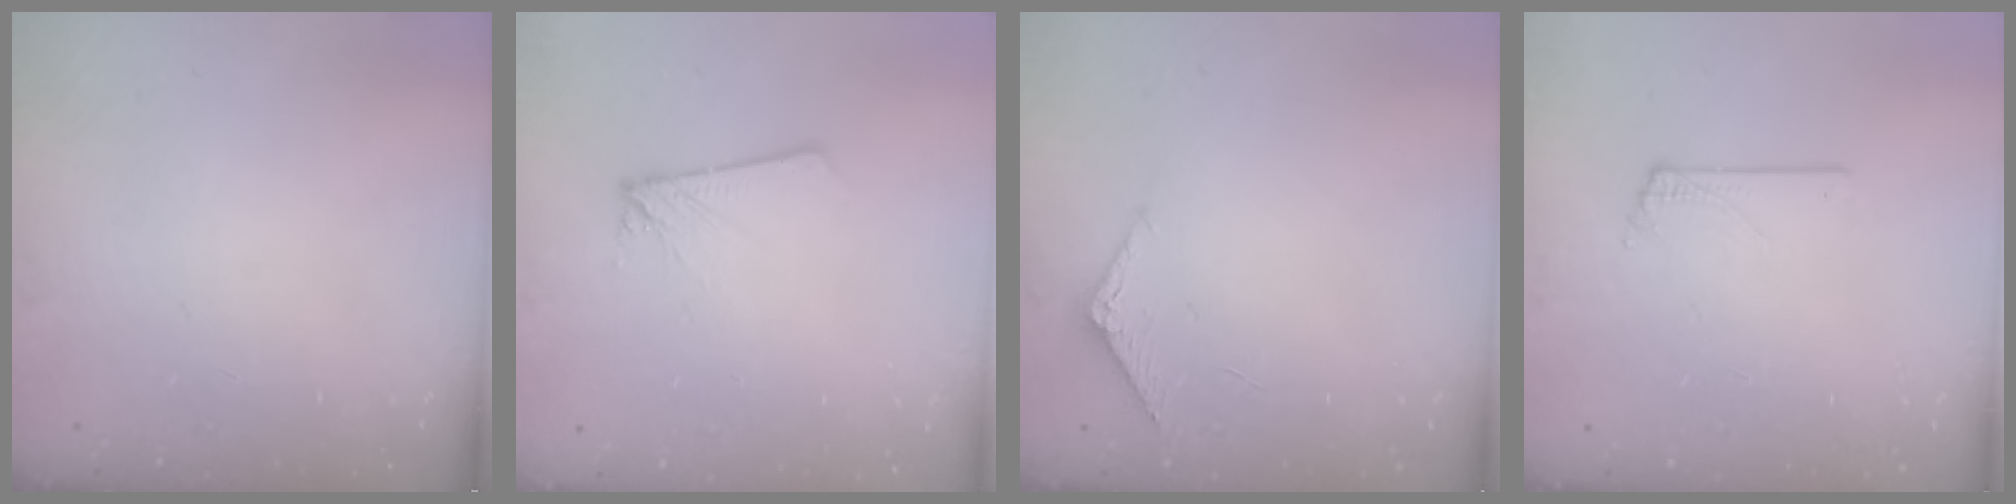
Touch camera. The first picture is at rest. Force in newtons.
{"total": 1.8, "press": 1.8, "slide": 0.2}
{"total": 5.0, "press": 4.9, "slide": 0.5}
{"total": 0.6, "press": 0.6, "slide": 0.1}